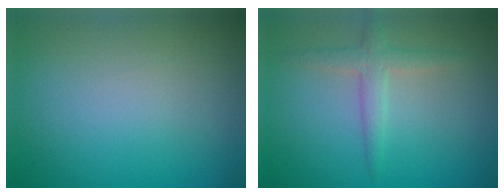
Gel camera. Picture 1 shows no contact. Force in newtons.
{"total": 2.4, "press": 2.4, "slide": 0.0}